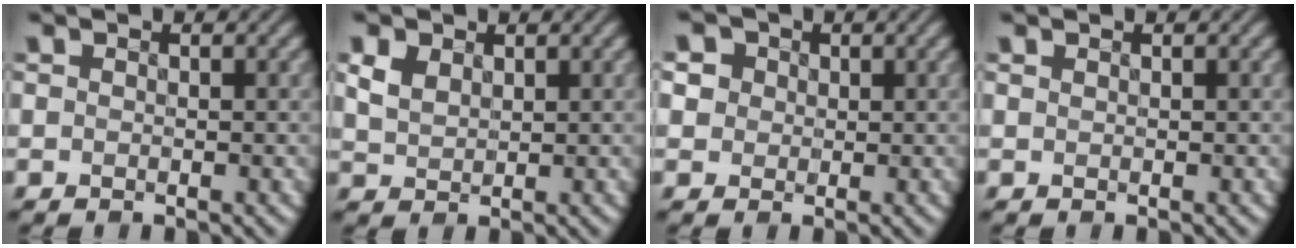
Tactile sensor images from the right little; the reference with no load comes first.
{"total": 1.2, "force": [0.5, 0.8, 0.6], "torque": [-0.023, -0.004, 0.021]}
{"total": 1.9, "force": [0.3, 1.8, 0.3], "torque": [-0.025, -0.002, 0.020]}
{"total": 0.6, "force": [0.4, 0.2, 0.3], "torque": [0.001, 0.002, -0.002]}